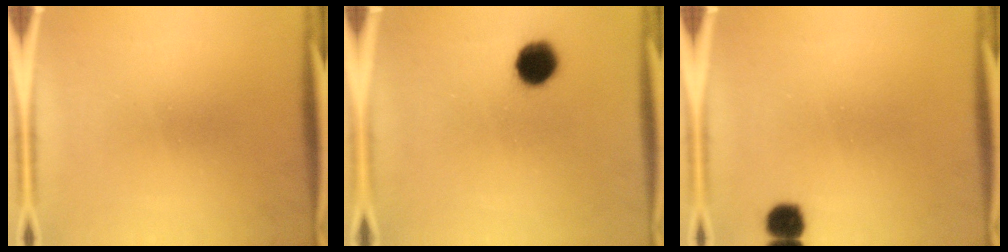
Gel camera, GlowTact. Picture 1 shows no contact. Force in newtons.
{"total": 8.1}
{"total": 4.1}